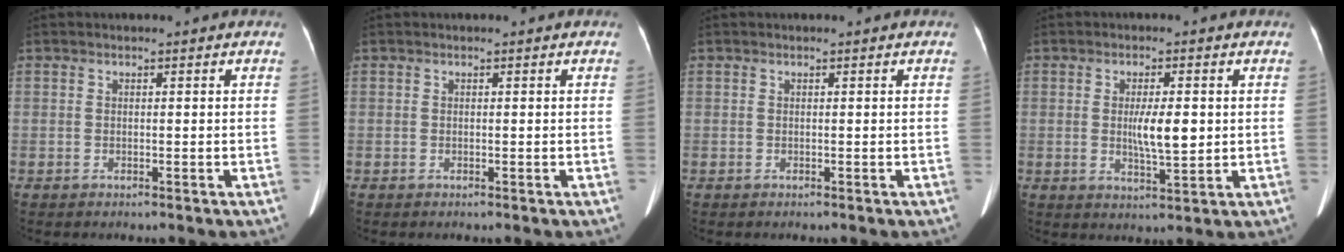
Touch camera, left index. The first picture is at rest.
{"total": 0.0}
{"total": 0.0}
{"total": 5.5, "force": [0.3, 1.2, 5.4], "torque": [-0.094, -0.005, 0.007]}